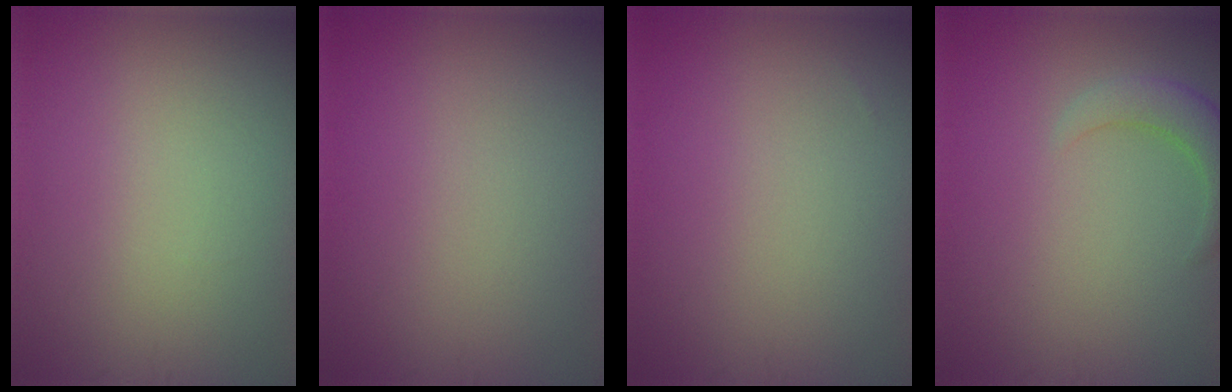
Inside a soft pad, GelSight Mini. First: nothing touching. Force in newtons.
{"total": 0.0}
{"total": 0.0}
{"total": 2.7, "press": 2.7, "slide": 0.3}